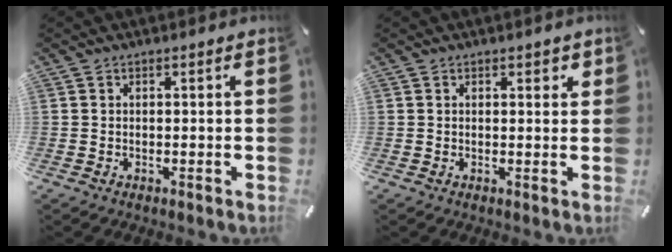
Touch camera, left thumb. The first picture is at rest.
{"total": 1.3, "force": [0.7, 0.8, 0.8], "torque": [-0.001, -0.004, 0.010]}